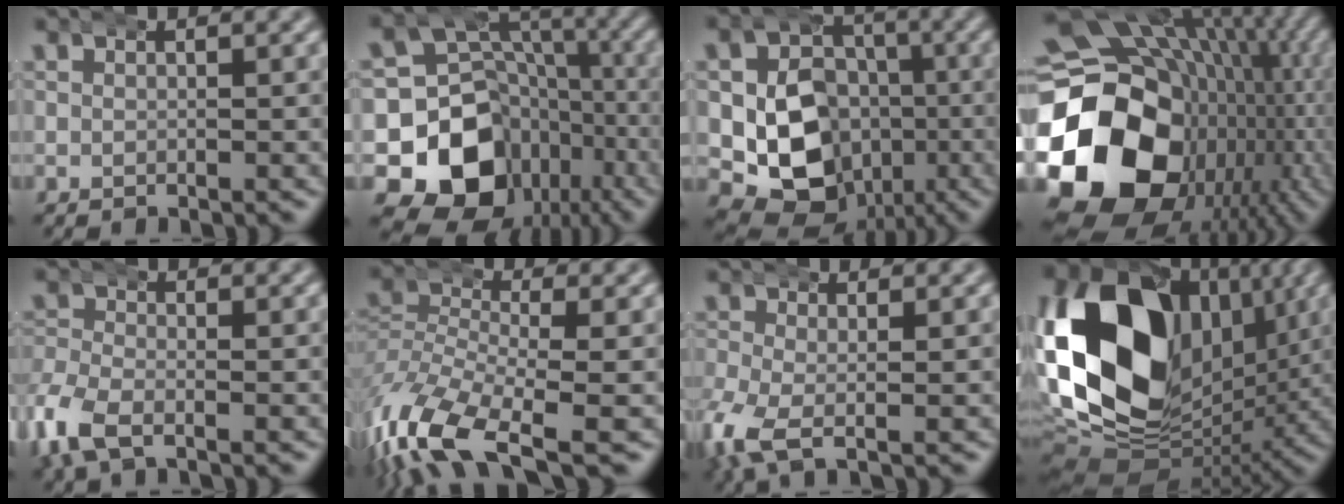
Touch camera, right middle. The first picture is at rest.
{"total": 20.6, "force": [-5.6, 17.2, 9.9], "torque": [-0.195, -0.076, -0.079]}
{"total": 13.5, "force": [-2.9, 11.2, 7.0], "torque": [-0.137, -0.055, -0.039]}
{"total": 31.0, "force": [-4.3, 23.0, 20.3], "torque": [-0.354, -0.072, -0.059]}
{"total": 4.5, "force": [-2.0, 3.0, 2.6], "torque": [-0.089, -0.018, -0.029]}
{"total": 9.4, "force": [-4.8, 4.9, 6.5], "torque": [-0.166, -0.052, -0.055]}
{"total": 4.0, "force": [-1.5, 2.2, 3.0], "torque": [-0.101, -0.030, -0.013]}
{"total": 26.7, "force": [2.2, 18.8, 18.7], "torque": [-0.309, -0.029, 0.051]}